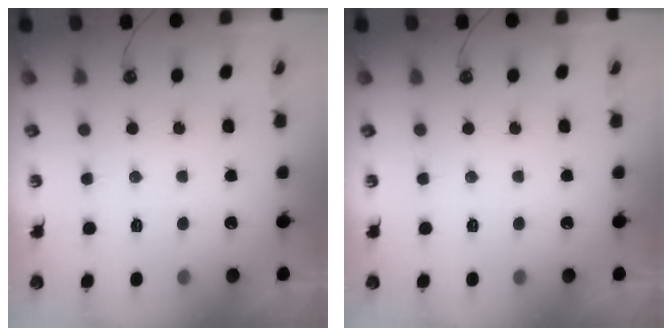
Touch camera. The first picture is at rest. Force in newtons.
{"total": 0.0}